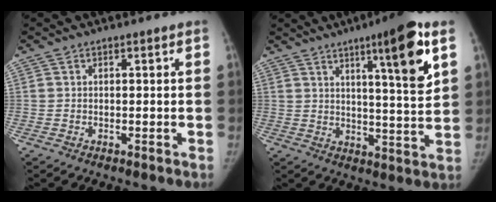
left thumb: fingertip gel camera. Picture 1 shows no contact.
{"total": 13.7, "force": [6.5, 1.7, 11.9], "torque": [-0.164, -0.036, 0.094]}